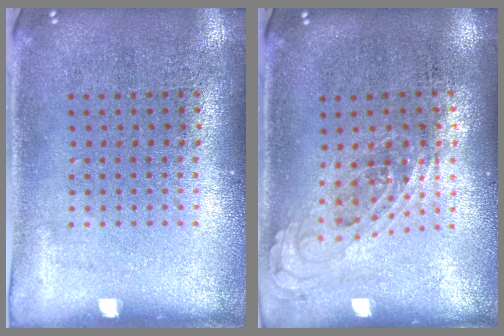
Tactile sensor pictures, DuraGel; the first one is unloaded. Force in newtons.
{"total": 0.8, "press": 0.7, "slide": 0.3}